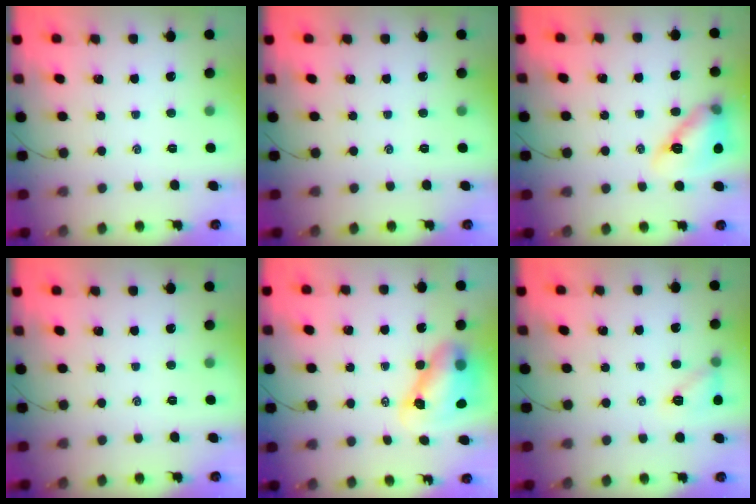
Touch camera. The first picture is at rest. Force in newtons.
{"total": 0.0}
{"total": 13.7, "press": 13.2, "slide": 3.5}
{"total": 0.0}
{"total": 9.1, "press": 8.9, "slide": 1.8}
{"total": 8.2, "press": 8.2, "slide": 1.0}